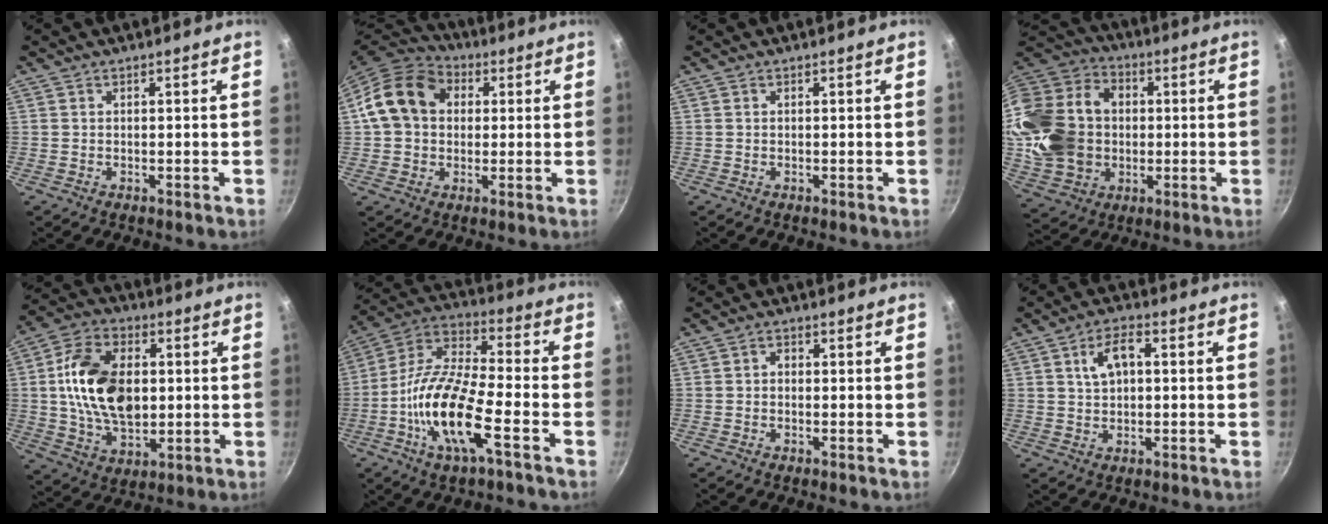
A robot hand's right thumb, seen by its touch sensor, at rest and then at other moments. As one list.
[{"total": 14.3, "force": [2.9, 11.4, 8.2], "torque": [-0.126, 0.025, 0.035]}, {"total": 0.0}, {"total": 24.0, "force": [0.6, 18.8, 14.8], "torque": [-0.275, 0.034, 0.022]}, {"total": 17.8, "force": [1.4, 11.4, 13.6], "torque": [-0.225, 0.006, 0.019]}, {"total": 16.5, "force": [-6.1, 5.0, 14.5], "torque": [-0.283, 0.037, -0.135]}, {"total": 1.6, "force": [-0.2, 1.3, 0.9], "torque": [-0.014, 0.009, -0.006]}, {"total": 6.1, "force": [1.2, 3.4, 4.9], "torque": [-0.075, 0.015, 0.021]}]